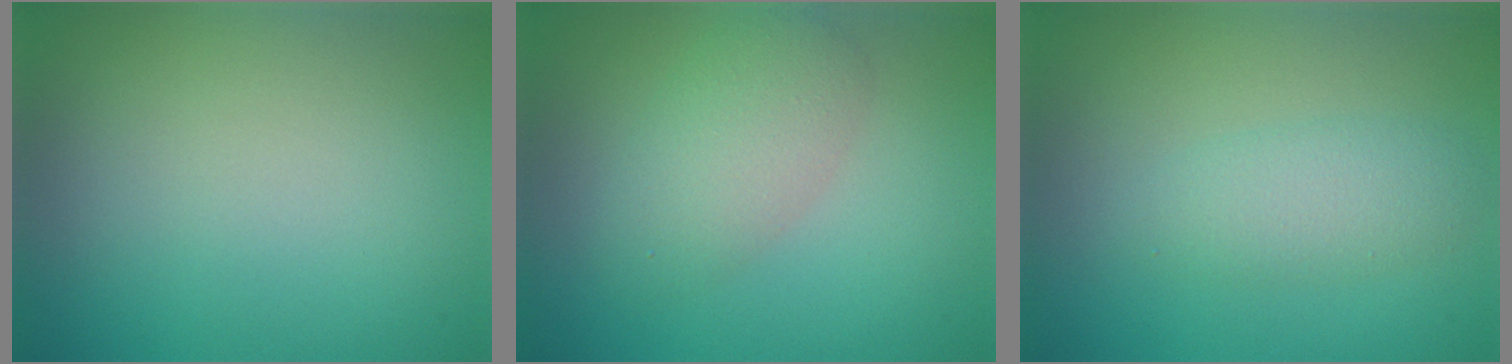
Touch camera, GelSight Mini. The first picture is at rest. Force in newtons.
{"total": 4.6, "press": 4.6, "slide": 0.1}
{"total": 2.6, "press": 2.6, "slide": 0.1}